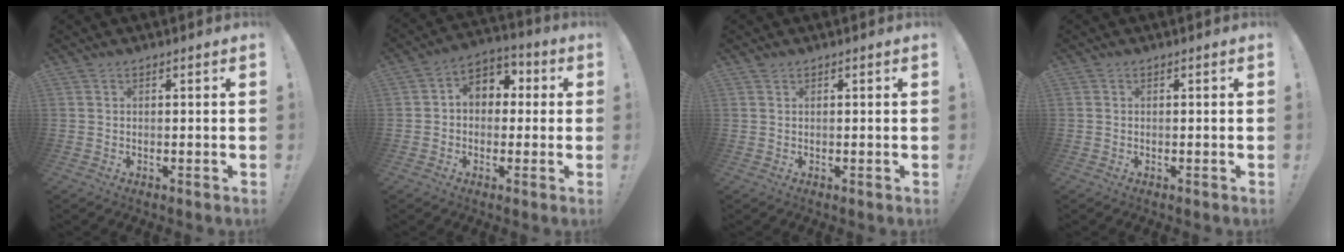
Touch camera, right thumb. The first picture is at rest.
{"total": 7.3, "force": [0.5, 6.2, 4.0], "torque": [-0.061, 0.012, 0.014]}
{"total": 0.8, "force": [0.8, 0.2, 0.1], "torque": [0.005, -0.003, 0.014]}
{"total": 0.0}